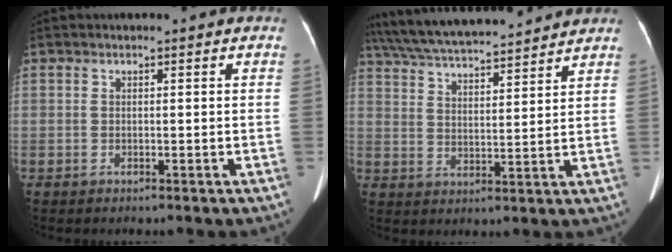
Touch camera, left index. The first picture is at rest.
{"total": 18.6, "force": [16.8, 2.0, 7.7], "torque": [-0.138, 0.035, 0.262]}